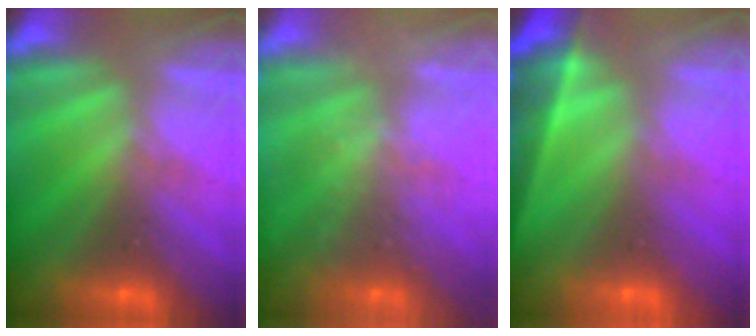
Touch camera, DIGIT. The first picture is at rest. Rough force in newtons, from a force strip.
{"total": 7.8}
{"total": 11.5}